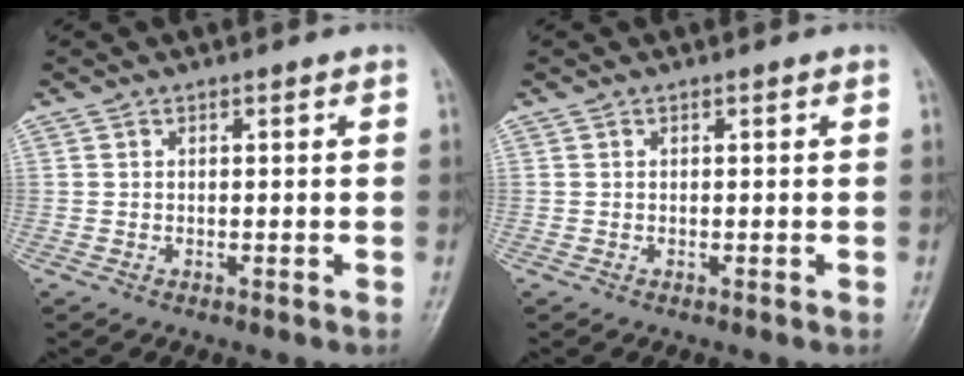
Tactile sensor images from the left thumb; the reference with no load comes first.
{"total": 0.0}